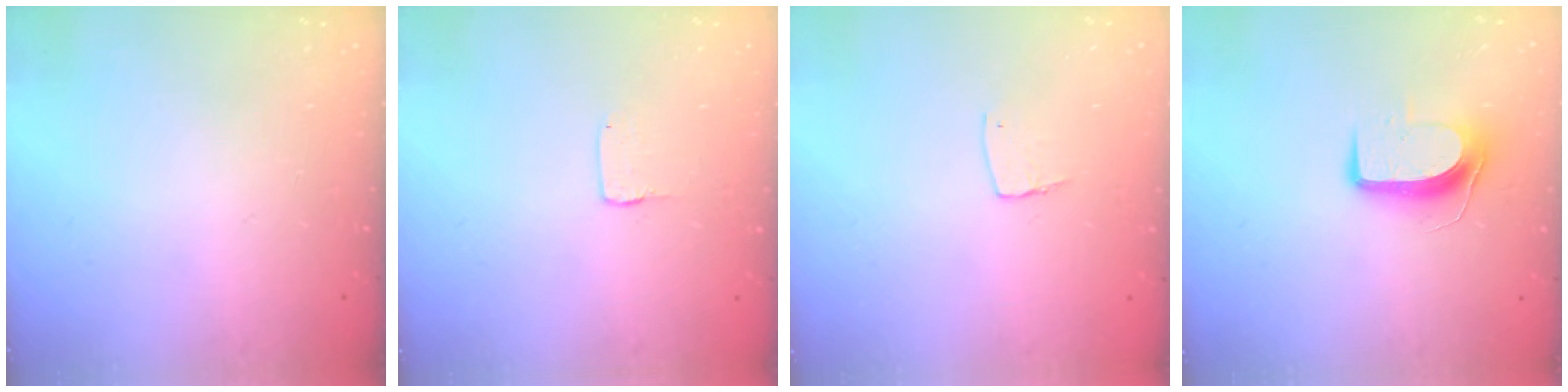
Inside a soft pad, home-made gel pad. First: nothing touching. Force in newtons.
{"total": 1.0, "press": 1.0, "slide": 0.1}
{"total": 4.7, "press": 4.7, "slide": 0.4}
{"total": 9.2, "press": 9.1, "slide": 0.9}